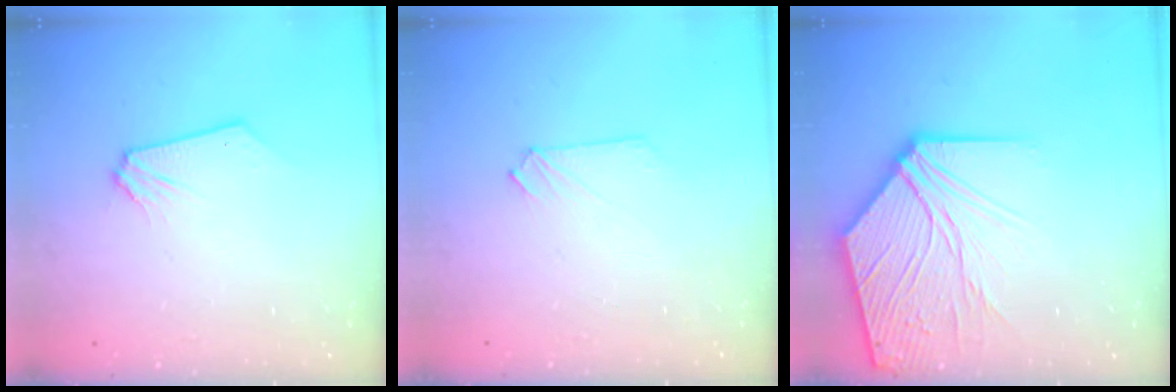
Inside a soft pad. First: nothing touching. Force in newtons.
{"total": 2.6, "press": 2.6, "slide": 0.6}
{"total": 16.6, "press": 16.3, "slide": 2.9}